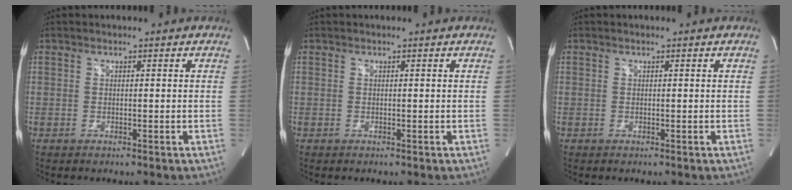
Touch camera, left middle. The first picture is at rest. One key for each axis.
{"total": 0.0}
{"total": 0.0}